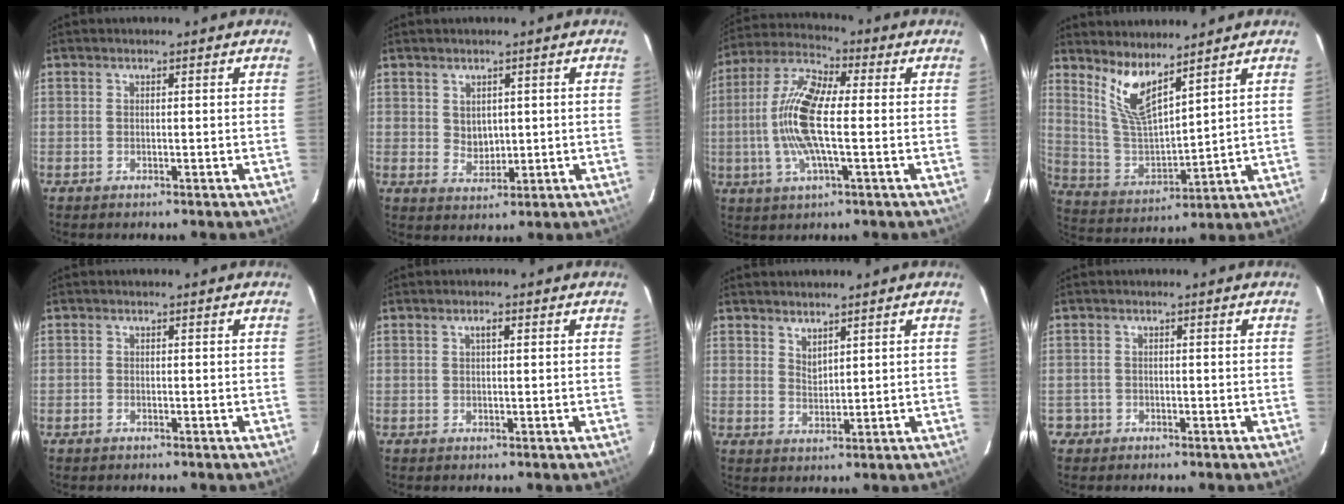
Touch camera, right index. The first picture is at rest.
{"total": 3.5, "force": [1.2, 2.7, 1.8], "torque": [-0.026, 0.001, 0.029]}
{"total": 13.8, "force": [-0.8, 3.9, 13.2], "torque": [-0.274, 0.009, -0.027]}
{"total": 9.6, "force": [6.9, 2.5, 6.1], "torque": [-0.124, -0.014, 0.147]}
{"total": 0.9, "force": [-0.6, 0.6, 0.1], "torque": [-0.002, -0.001, -0.011]}
{"total": 1.4, "force": [0.5, 0.5, 1.2], "torque": [-0.020, 0.004, 0.008]}
{"total": 2.7, "force": [2.3, 1.0, 1.0], "torque": [-0.015, -0.003, 0.042]}
{"total": 2.2, "force": [-1.0, 2.0, -0.2], "torque": [0.004, 0.011, -0.012]}